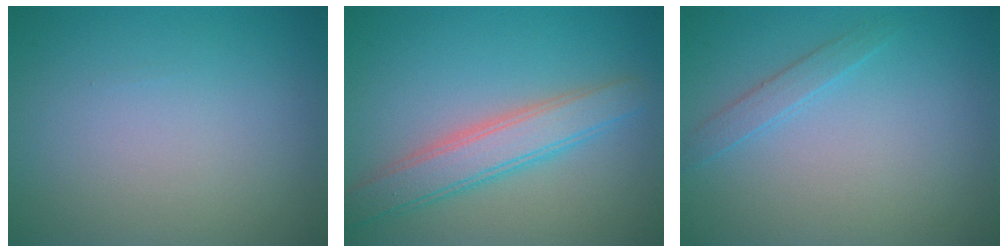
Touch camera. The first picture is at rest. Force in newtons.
{"total": 4.3, "press": 4.3, "slide": 0.1}
{"total": 1.4, "press": 1.4, "slide": 0.1}